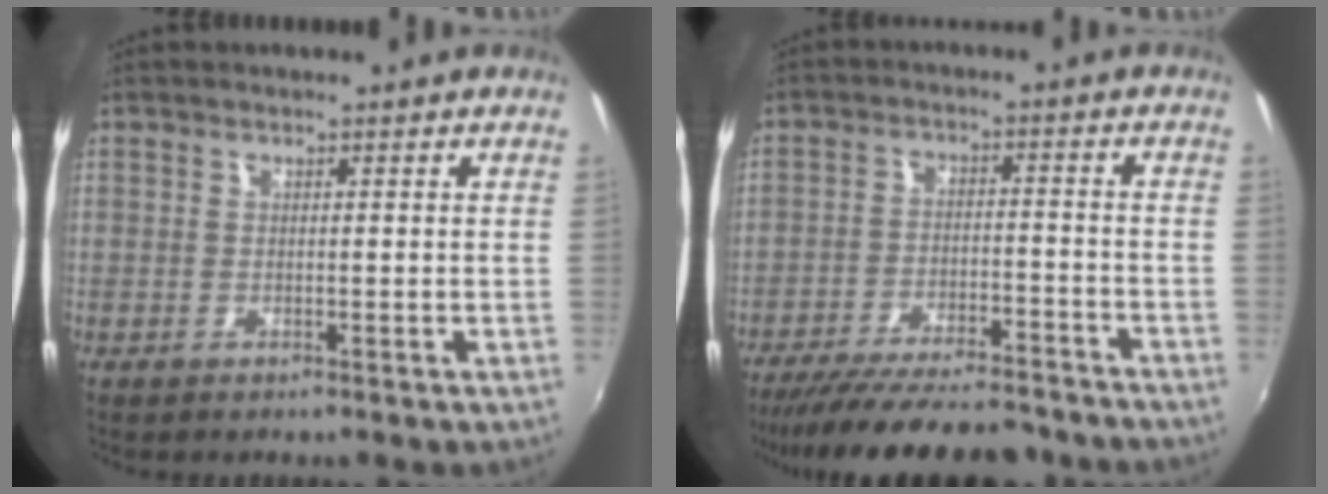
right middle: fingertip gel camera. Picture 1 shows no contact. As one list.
[{"total": 20.1, "force": [-17.6, 4.4, 8.5], "torque": [-0.169, -0.024, -0.252]}]